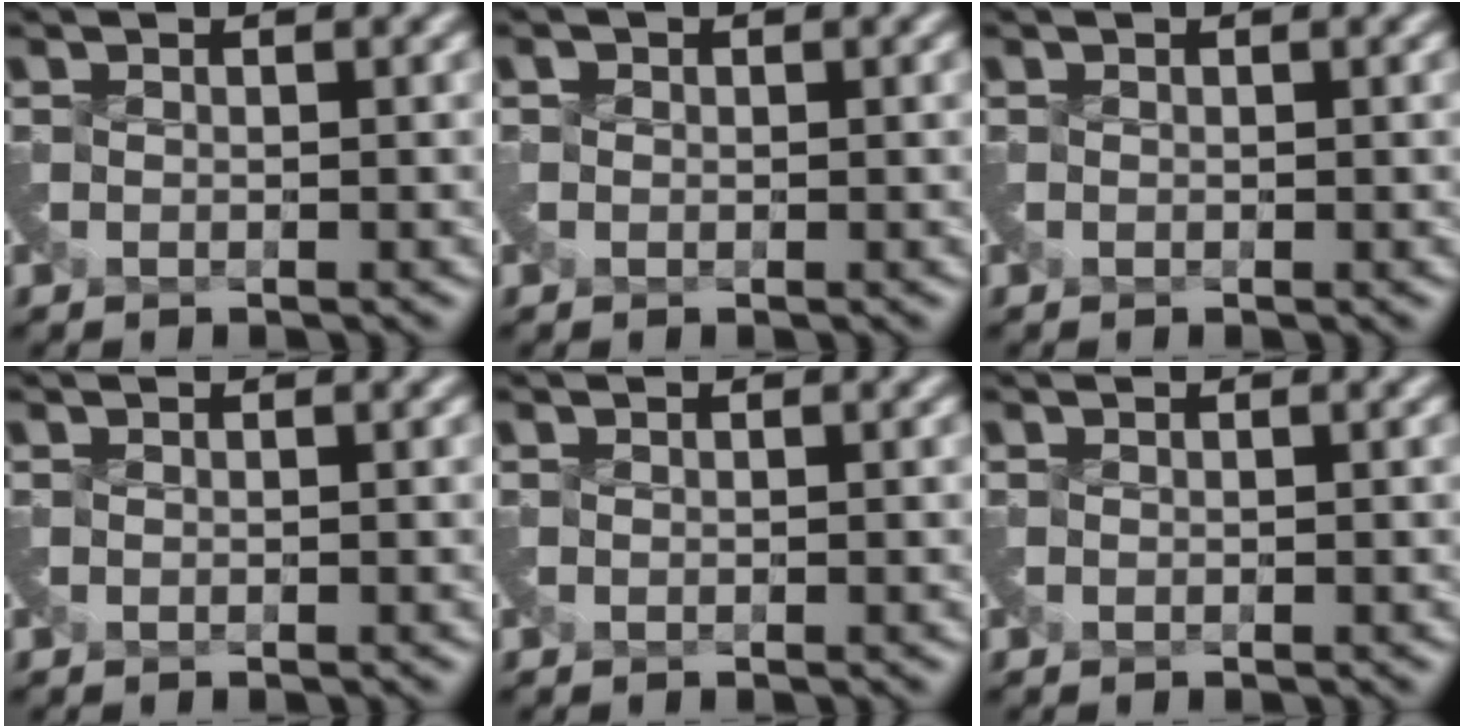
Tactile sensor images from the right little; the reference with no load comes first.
{"total": 0.7, "force": [-0.3, 0.3, -0.5], "torque": [0.007, -0.005, -0.002]}
{"total": 0.0}
{"total": 0.0}
{"total": 0.0}
{"total": 0.0}